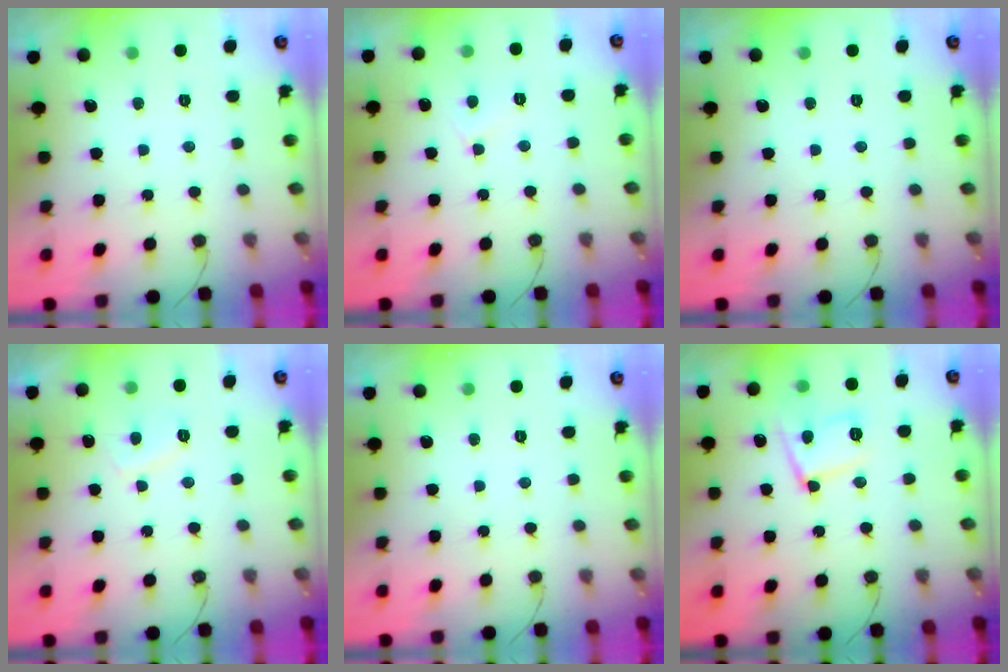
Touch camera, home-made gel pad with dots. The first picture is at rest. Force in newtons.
{"total": 3.9, "press": 3.8, "slide": 0.4}
{"total": 0.0}
{"total": 2.5, "press": 2.3, "slide": 0.8}
{"total": 0.0}
{"total": 12.2, "press": 12.1, "slide": 1.1}